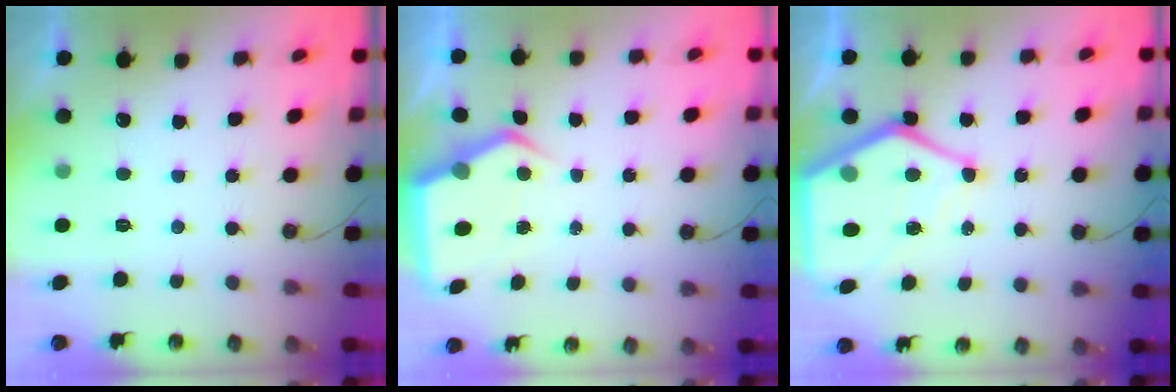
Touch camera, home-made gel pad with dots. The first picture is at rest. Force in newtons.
{"total": 6.6, "press": 6.6, "slide": 0.6}
{"total": 16.3, "press": 16.2, "slide": 1.5}